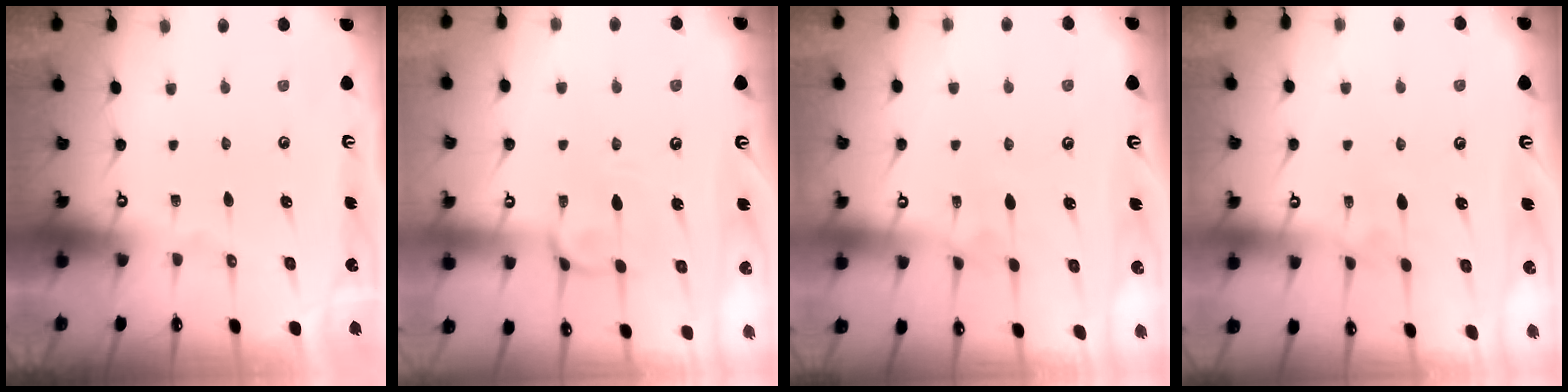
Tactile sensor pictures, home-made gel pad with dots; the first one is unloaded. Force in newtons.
{"total": 0.8, "press": 0.4, "slide": 0.7}
{"total": 2.9, "press": 2.9, "slide": 0.2}
{"total": 3.0, "press": 2.9, "slide": 0.3}